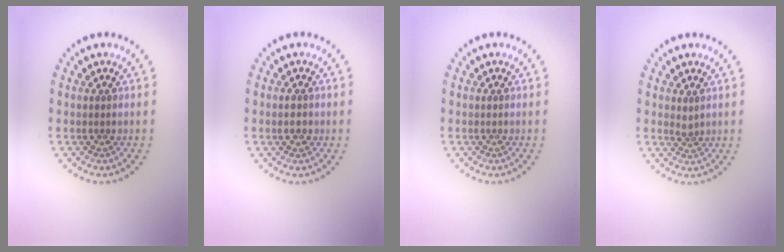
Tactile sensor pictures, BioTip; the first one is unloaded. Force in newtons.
{"total": 0.8, "press": 0.8, "slide": 0.2}
{"total": 0.0}
{"total": 0.9, "press": 0.6, "slide": 0.6}